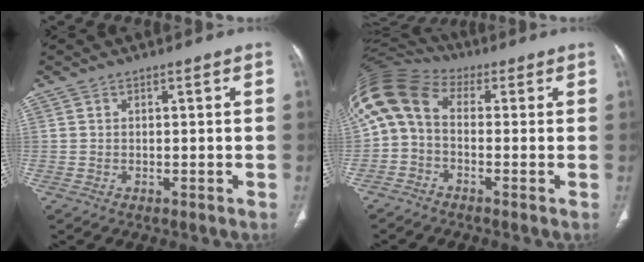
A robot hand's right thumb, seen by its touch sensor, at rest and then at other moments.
{"total": 11.8, "force": [0.3, 7.5, 9.1], "torque": [-0.182, 0.041, -0.012]}